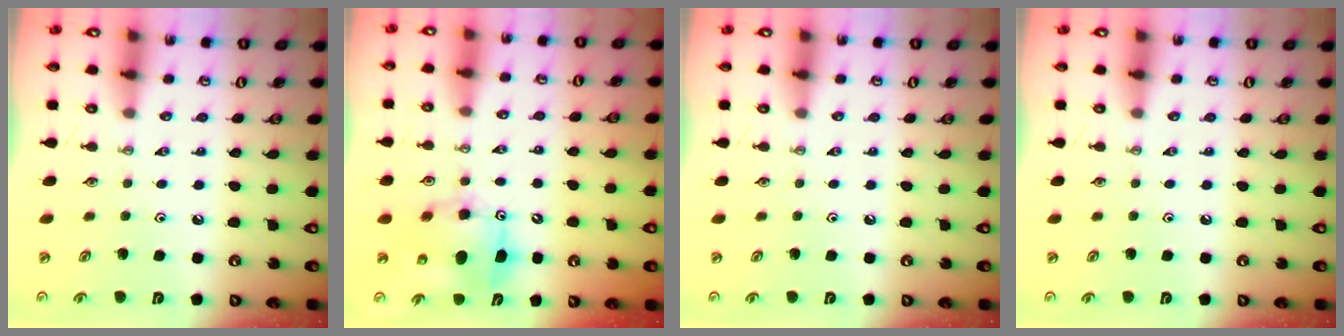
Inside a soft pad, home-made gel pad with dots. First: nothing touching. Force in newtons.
{"total": 8.7, "press": 8.6, "slide": 1.7}
{"total": 0.0}
{"total": 0.0}